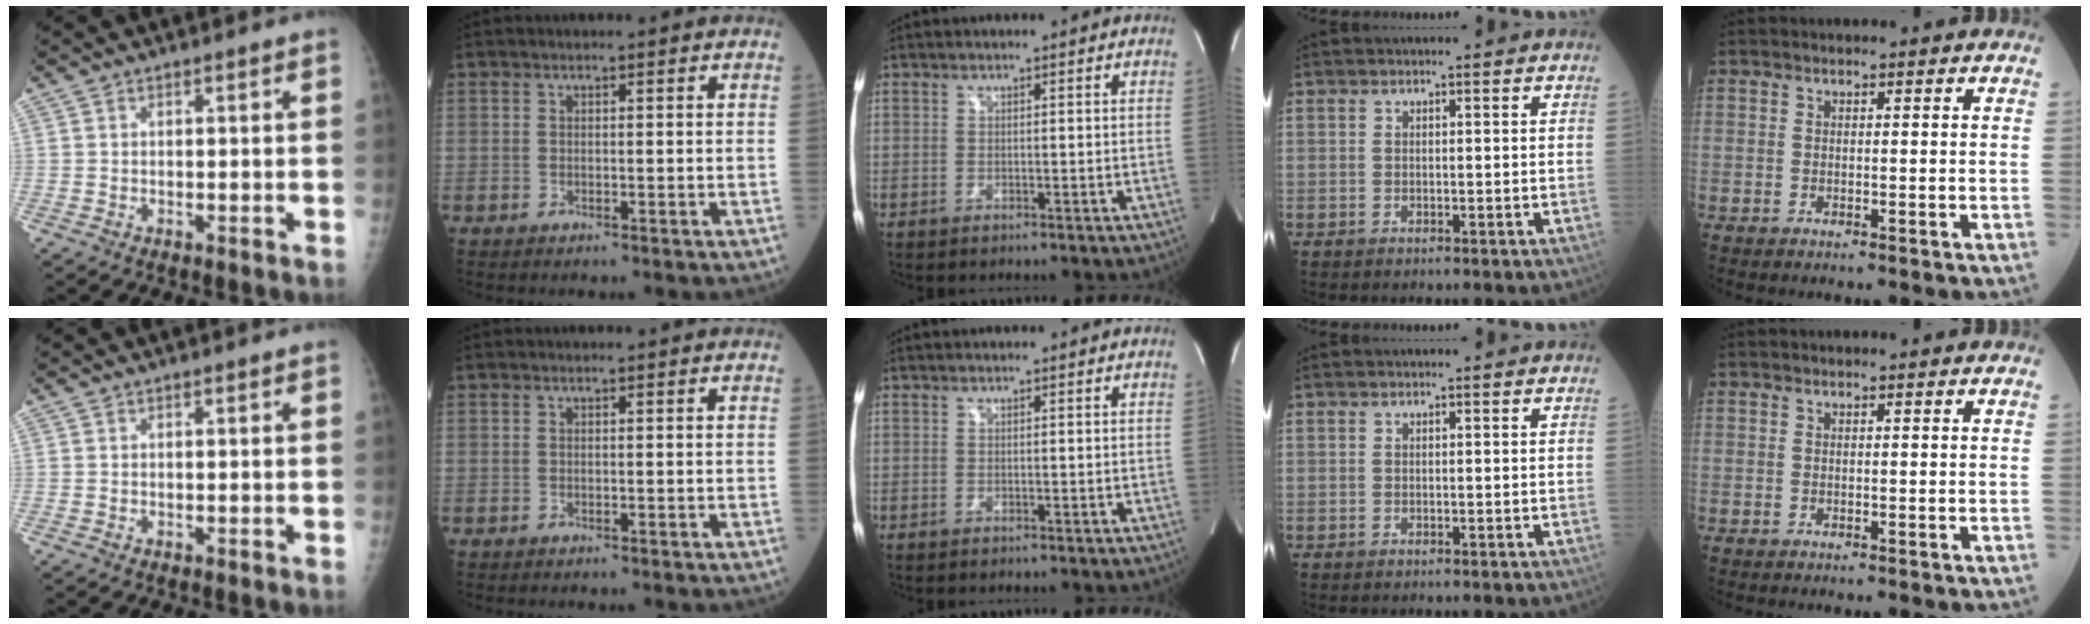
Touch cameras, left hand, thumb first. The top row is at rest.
{}